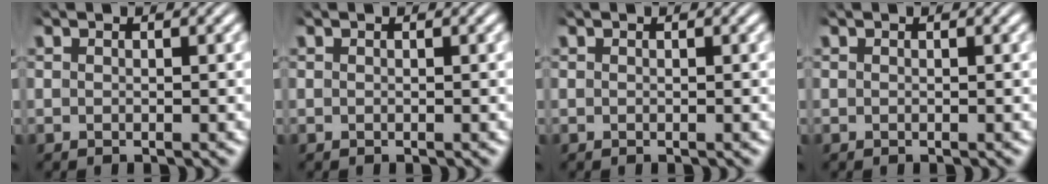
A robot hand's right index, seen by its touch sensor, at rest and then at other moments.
{"total": 0.0}
{"total": 0.0}
{"total": 0.0}